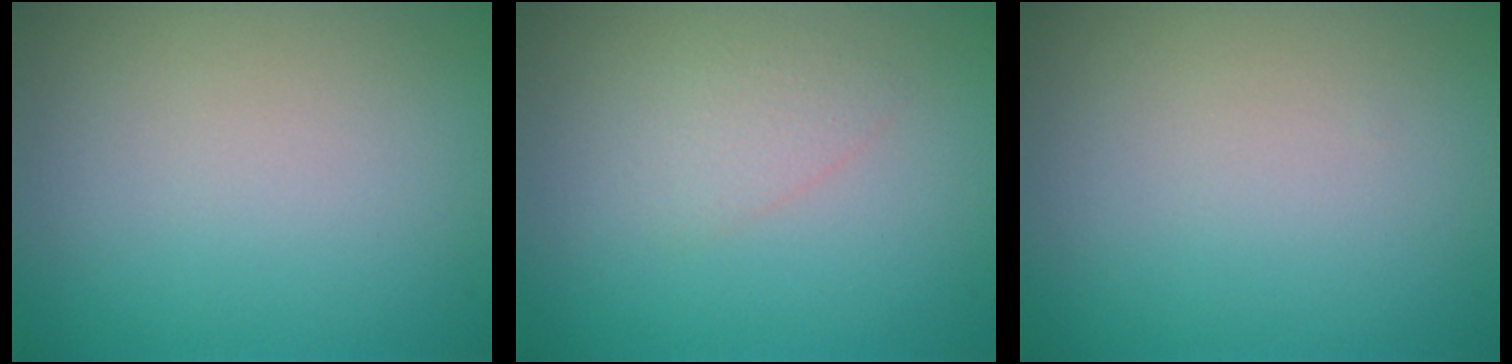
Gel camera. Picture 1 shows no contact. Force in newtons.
{"total": 1.4, "press": 1.4, "slide": 0.1}
{"total": 0.0}